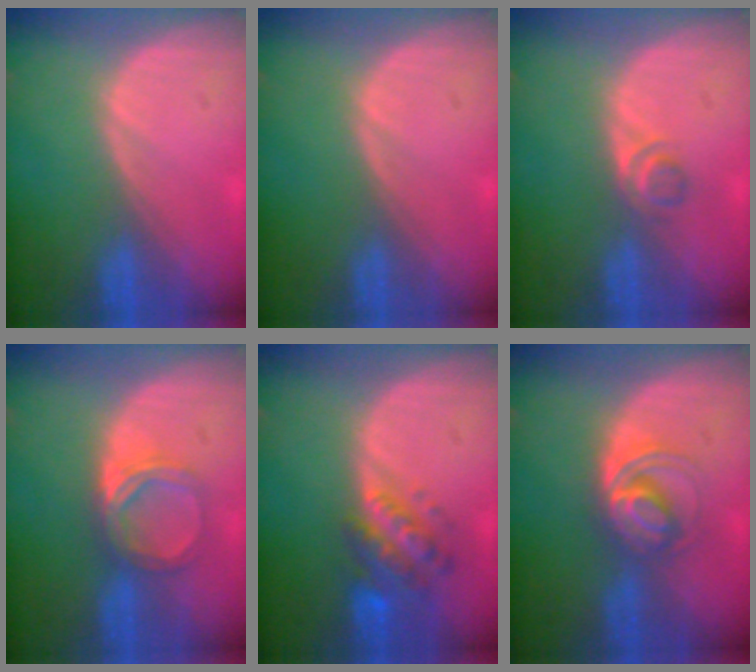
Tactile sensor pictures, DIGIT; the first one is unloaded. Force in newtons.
{"total": 0.0}
{"total": 2.2, "press": 2.0, "slide": 0.9}
{"total": 5.2, "press": 4.6, "slide": 2.4}
{"total": 6.1, "press": 5.9, "slide": 1.4}
{"total": 5.5, "press": 5.4, "slide": 1.3}